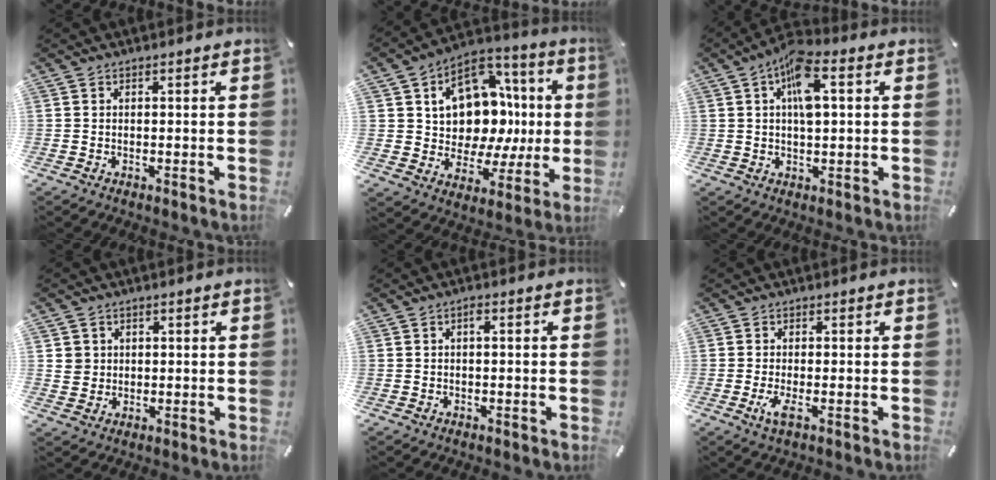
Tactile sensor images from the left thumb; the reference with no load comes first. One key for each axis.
{"total": 14.8, "fx": 3.3, "fy": 11.9, "fz": 8.2, "tx": -0.110, "ty": -0.042, "tz": 0.064}
{"total": 9.2, "fx": 2.7, "fy": 4.0, "fz": 7.8, "tx": -0.138, "ty": 0.007, "tz": 0.045}
{"total": 4.0, "fx": 1.2, "fy": 3.9, "fz": 0.0, "tx": -0.004, "ty": 0.004, "tz": 0.023}
{"total": 1.2, "fx": 0.1, "fy": 0.4, "fz": 1.1, "tx": -0.023, "ty": 0.004, "tz": 0.000}
{"total": 3.2, "fx": -0.7, "fy": 1.0, "fz": 3.0, "tx": -0.071, "ty": -0.010, "tz": -0.017}